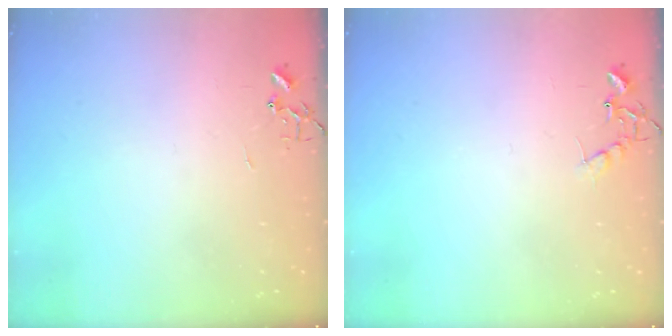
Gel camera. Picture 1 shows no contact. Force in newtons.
{"total": 6.8, "press": 6.8, "slide": 0.3}